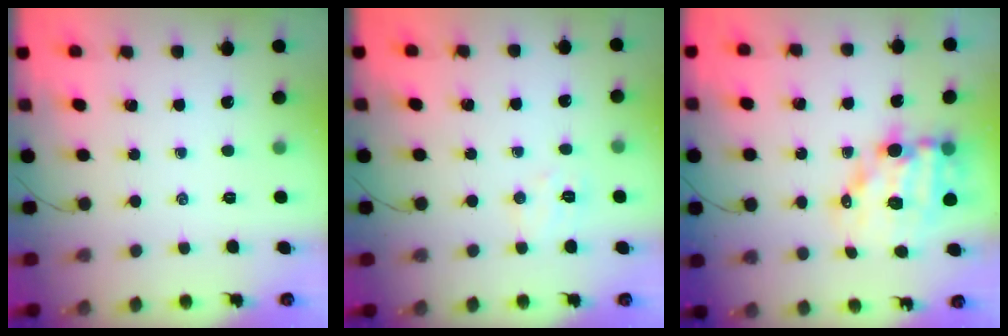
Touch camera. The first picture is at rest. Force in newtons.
{"total": 6.0, "press": 5.9, "slide": 1.2}
{"total": 12.0, "press": 11.5, "slide": 3.1}